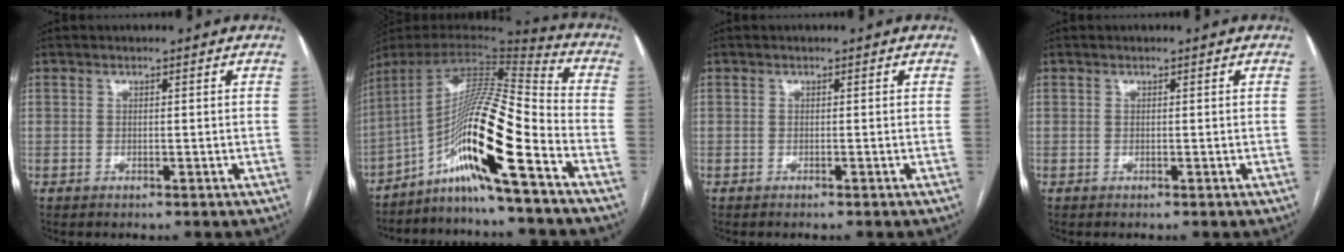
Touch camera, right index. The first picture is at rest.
{"total": 16.7, "force": [-8.5, -0.7, 14.3], "torque": [-0.255, 0.010, -0.152]}
{"total": 0.0}
{"total": 0.0}